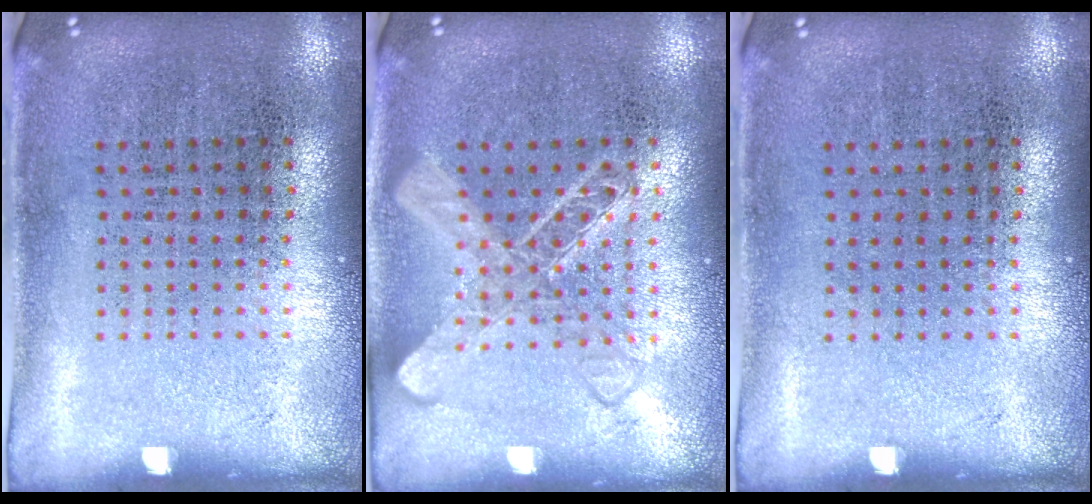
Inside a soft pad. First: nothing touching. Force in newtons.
{"total": 2.8, "press": 2.7, "slide": 0.5}
{"total": 0.0}